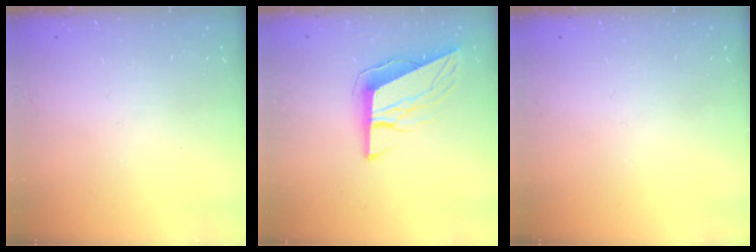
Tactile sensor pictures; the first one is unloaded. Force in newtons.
{"total": 10.5, "press": 10.2, "slide": 2.4}
{"total": 0.0}